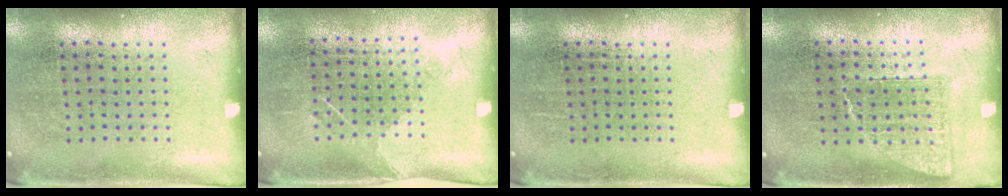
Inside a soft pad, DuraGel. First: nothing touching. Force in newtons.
{"total": 1.2, "press": 0.9, "slide": 0.7}
{"total": 0.0}
{"total": 0.8, "press": 0.7, "slide": 0.2}